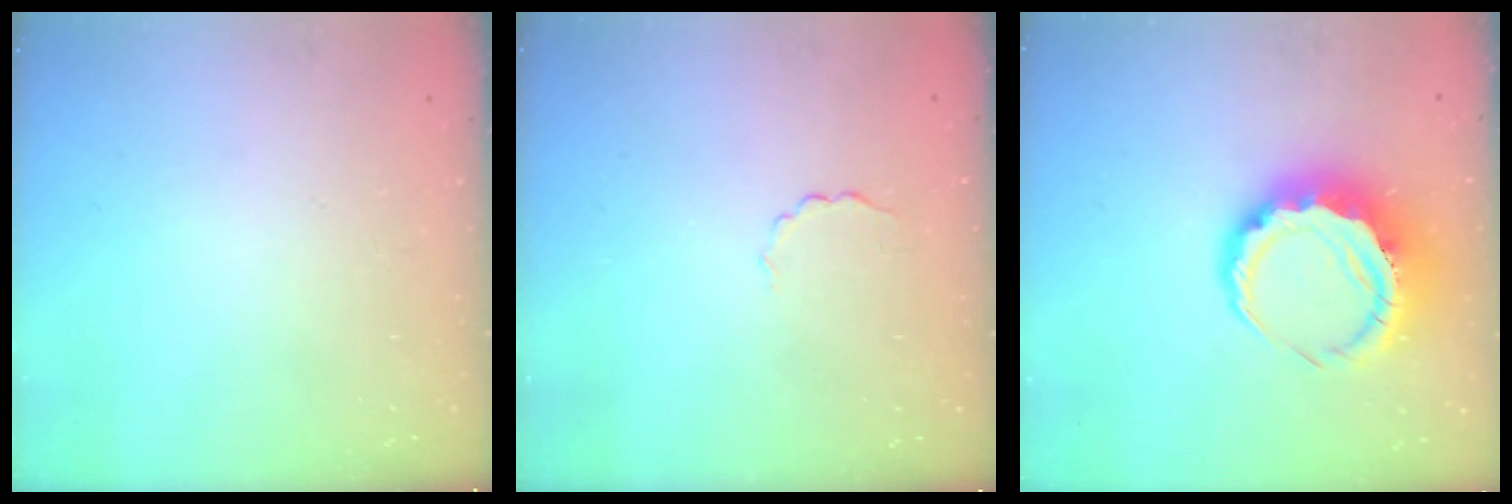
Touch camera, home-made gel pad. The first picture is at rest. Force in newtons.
{"total": 2.2, "press": 2.1, "slide": 0.6}
{"total": 10.9, "press": 10.7, "slide": 2.1}